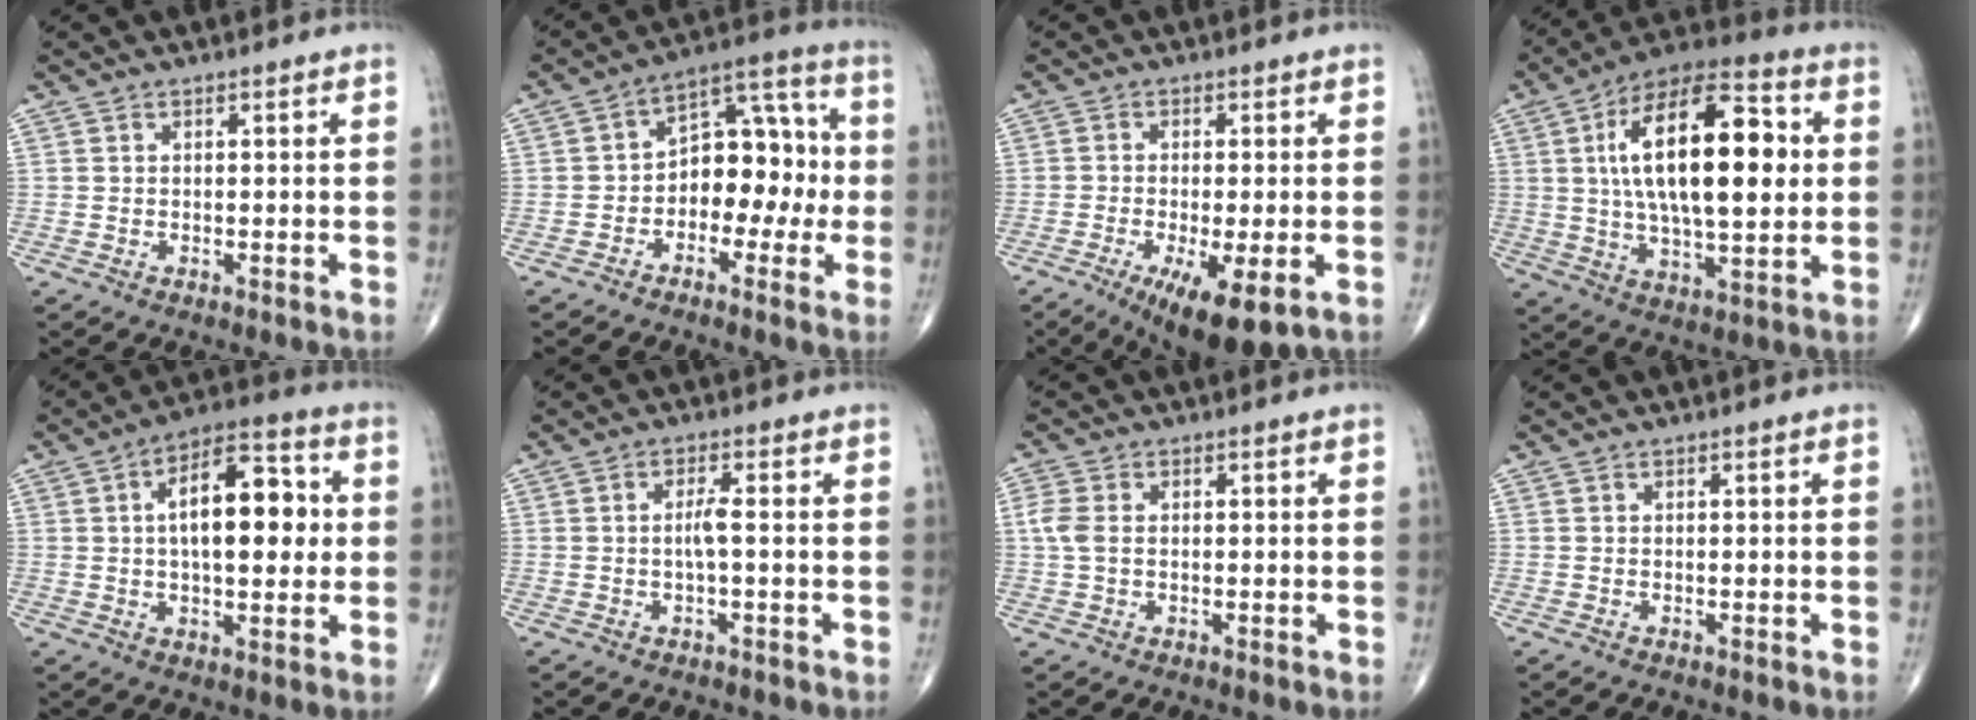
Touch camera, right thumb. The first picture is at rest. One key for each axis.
{"total": 12.0, "fx": -1.8, "fy": 7.9, "fz": 8.9, "tx": -0.085, "ty": 0.053, "tz": -0.041}
{"total": 11.0, "fx": -4.6, "fy": 3.0, "fz": 9.5, "tx": -0.156, "ty": -0.016, "tz": -0.068}
{"total": 23.5, "fx": 3.6, "fy": 10.0, "fz": 21.0, "tx": -0.336, "ty": 0.012, "tz": 0.051}
{"total": 15.2, "fx": 1.9, "fy": 7.1, "fz": 13.3, "tx": -0.182, "ty": 0.020, "tz": 0.024}
{"total": 2.2, "fx": -0.3, "fy": 0.1, "fz": 2.2, "tx": -0.048, "ty": 0.006, "tz": -0.006}
{"total": 3.4, "fx": 0.2, "fy": 2.2, "fz": 2.6, "tx": -0.071, "ty": 0.005, "tz": 0.000}
{"total": 0.0}